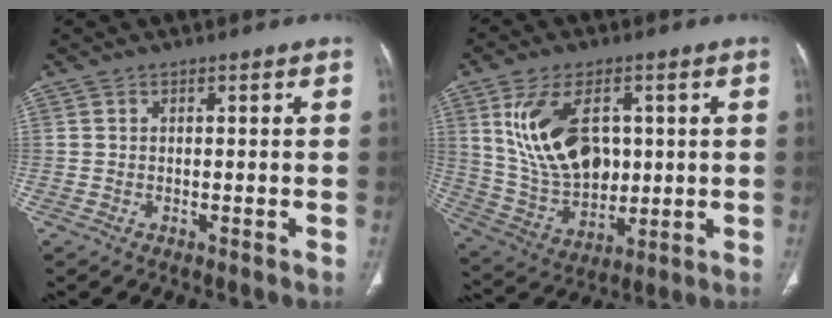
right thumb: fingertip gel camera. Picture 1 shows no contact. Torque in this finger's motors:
{"motor_torque": [-0.98, 1.55, 0.89, 0.95, 0.18]}